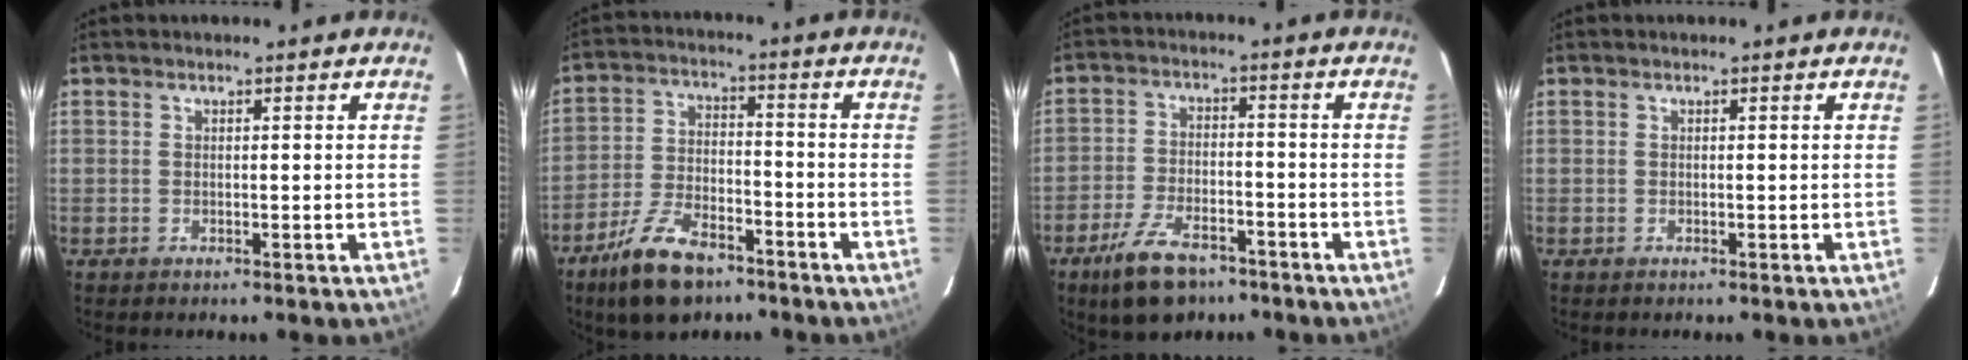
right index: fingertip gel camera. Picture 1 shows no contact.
{"total": 12.3, "force": [-8.6, 5.5, 6.9], "torque": [-0.156, -0.005, -0.153]}
{"total": 10.8, "force": [-7.5, 5.2, 5.9], "torque": [-0.137, -0.004, -0.128]}
{"total": 0.0}